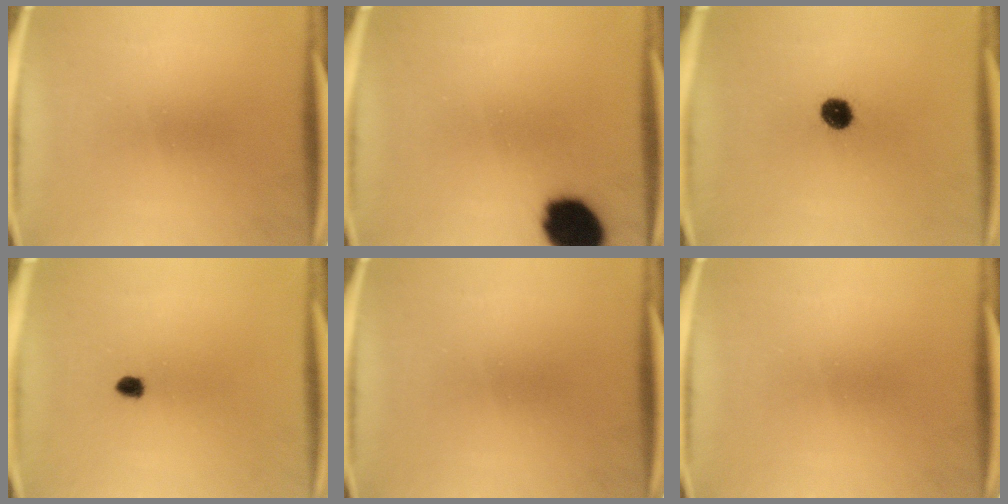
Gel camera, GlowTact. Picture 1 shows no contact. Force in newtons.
{"total": 14.1}
{"total": 5.2}
{"total": 1.7}
{"total": 0.0}
{"total": 0.0}